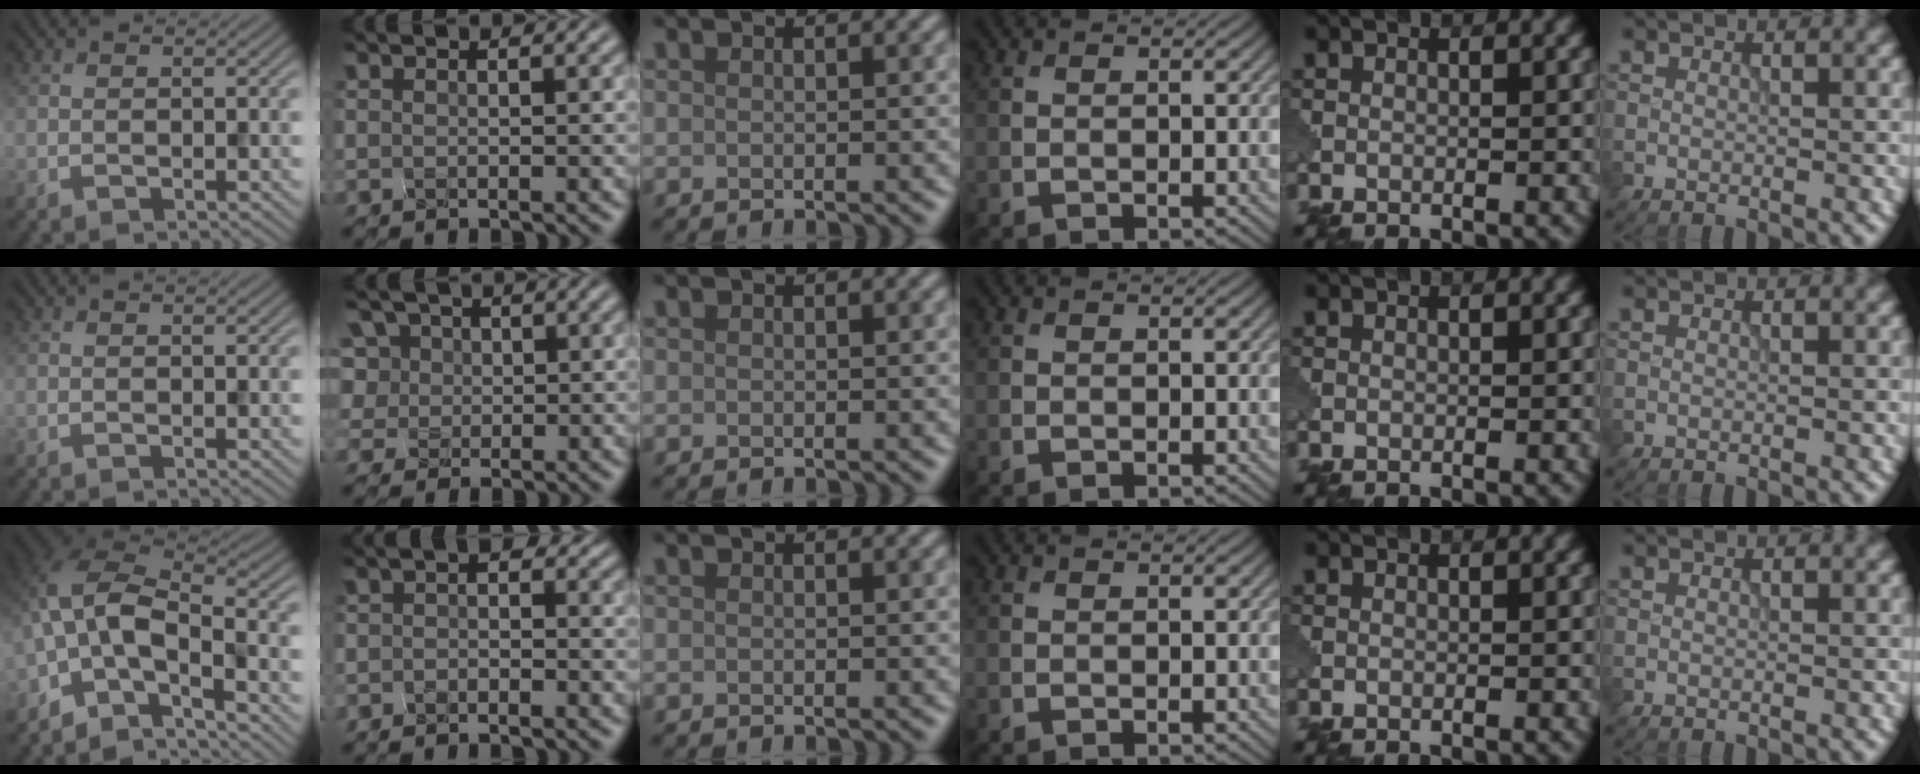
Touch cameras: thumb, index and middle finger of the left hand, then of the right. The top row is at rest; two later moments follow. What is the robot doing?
{"motion": "squeeze", "object": "foam earplug"}